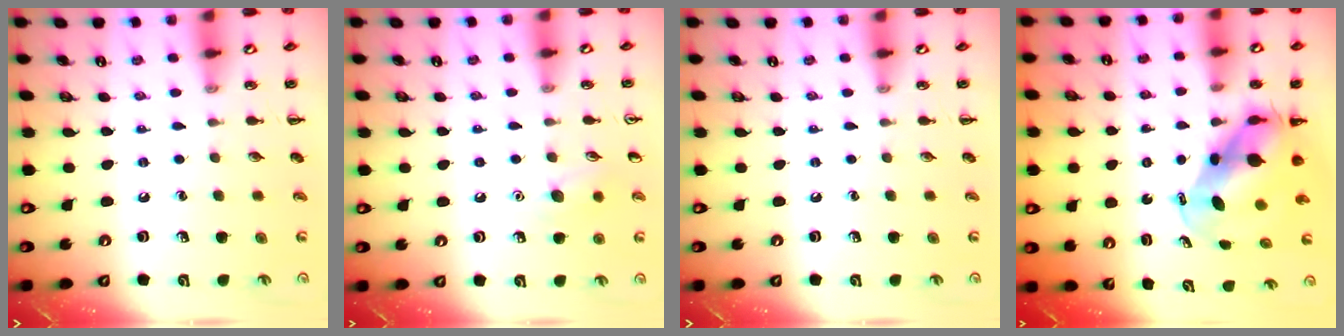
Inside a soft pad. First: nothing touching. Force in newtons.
{"total": 7.6, "press": 7.3, "slide": 1.9}
{"total": 0.0}
{"total": 7.6, "press": 7.1, "slide": 2.5}